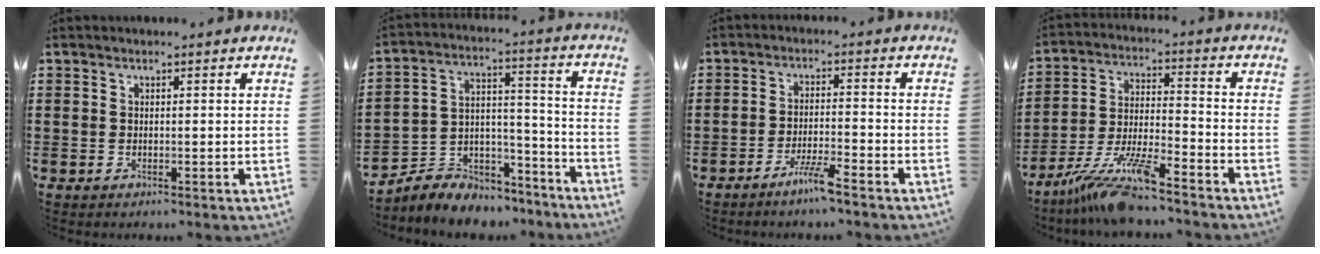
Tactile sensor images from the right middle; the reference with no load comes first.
{"total": 5.7, "force": [-5.3, 2.0, -0.2], "torque": [-0.003, 0.012, -0.110]}
{"total": 4.3, "force": [-3.3, -0.1, 2.6], "torque": [-0.056, -0.005, -0.064]}
{"total": 10.5, "force": [-9.2, 0.4, 5.1], "torque": [-0.104, 0.004, -0.183]}